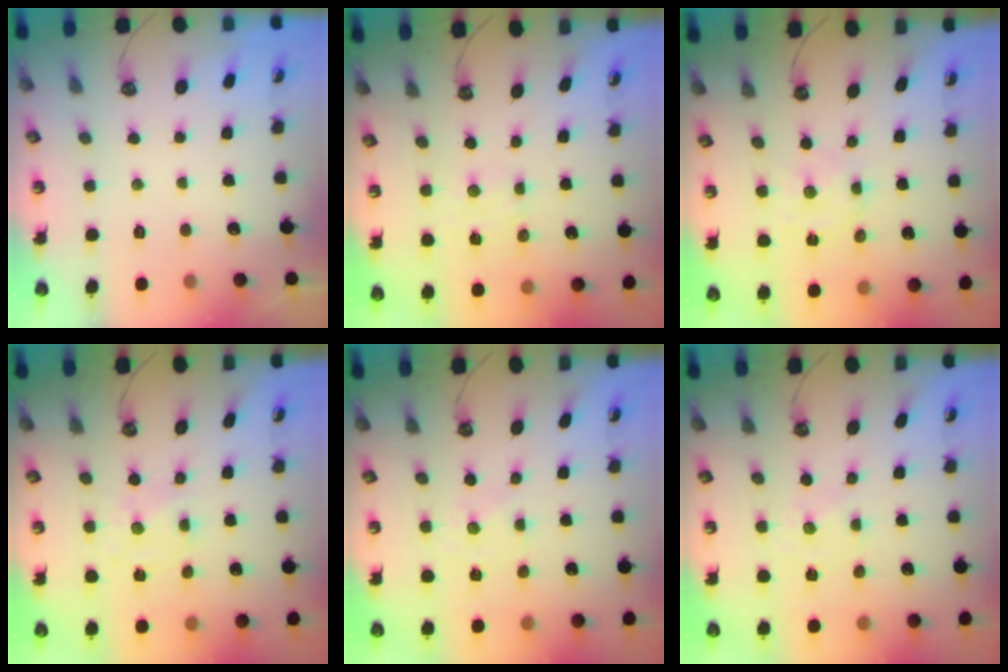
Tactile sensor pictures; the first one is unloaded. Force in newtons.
{"total": 1.5, "press": 1.5, "slide": 0.3}
{"total": 3.0, "press": 3.0, "slide": 0.3}
{"total": 1.0, "press": 1.0, "slide": 0.2}
{"total": 0.0}
{"total": 0.0}